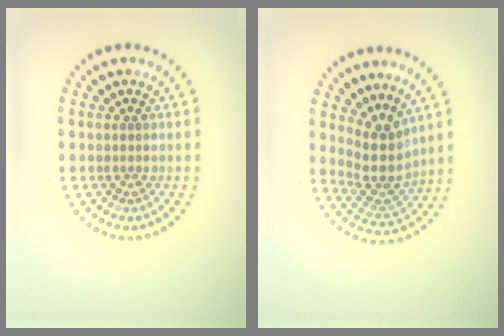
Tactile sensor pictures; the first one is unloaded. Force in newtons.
{"total": 3.9, "press": 3.0, "slide": 2.5}